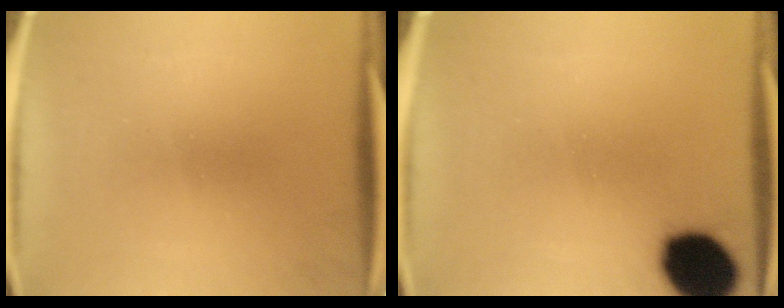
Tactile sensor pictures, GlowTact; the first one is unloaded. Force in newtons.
{"total": 14.3}